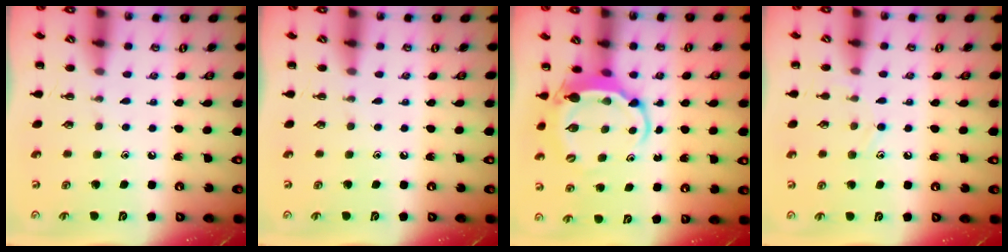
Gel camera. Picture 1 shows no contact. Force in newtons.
{"total": 0.0}
{"total": 5.9, "press": 5.8, "slide": 1.2}
{"total": 8.2, "press": 7.9, "slide": 2.2}